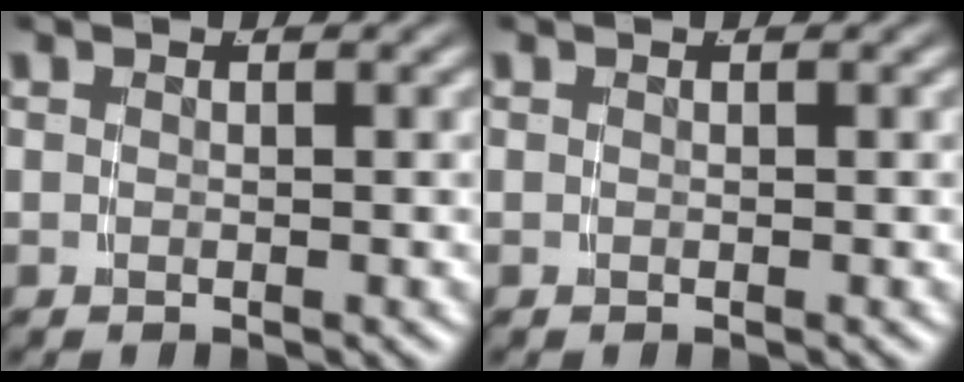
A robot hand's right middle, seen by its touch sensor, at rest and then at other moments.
{"total": 0.0}